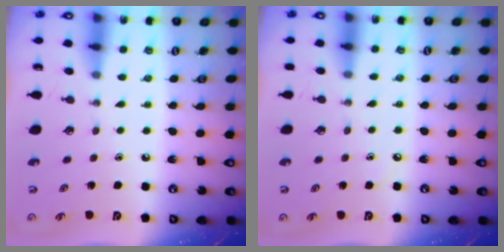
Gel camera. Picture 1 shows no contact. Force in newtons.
{"total": 2.6, "press": 2.6, "slide": 0.4}